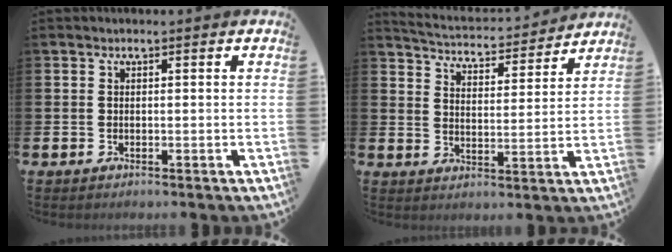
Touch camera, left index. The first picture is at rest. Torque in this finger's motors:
{"motor_torque": [0.53, -0.64, 0.07, 0.02]}